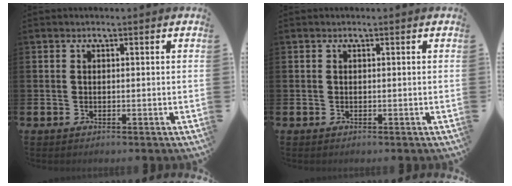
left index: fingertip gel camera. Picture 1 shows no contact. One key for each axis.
{"total": 0.0}